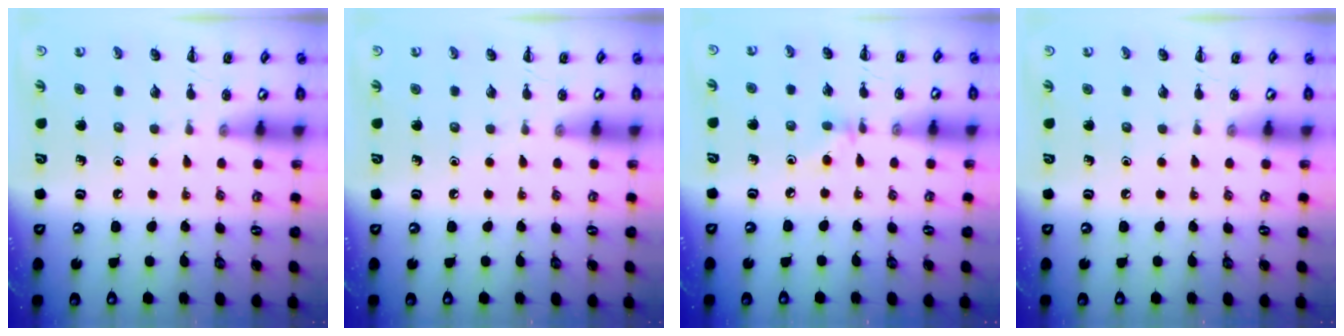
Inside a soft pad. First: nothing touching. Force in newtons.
{"total": 0.0}
{"total": 4.2, "press": 3.9, "slide": 1.6}
{"total": 0.0}